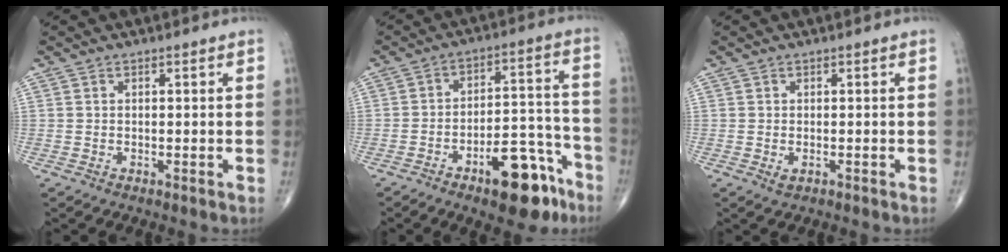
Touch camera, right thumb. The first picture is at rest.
{"total": 14.3, "force": [-8.5, 5.8, 9.9], "torque": [-0.108, 0.074, -0.122]}
{"total": 1.0, "force": [-0.3, 0.5, 0.7], "torque": [-0.010, -0.002, -0.003]}